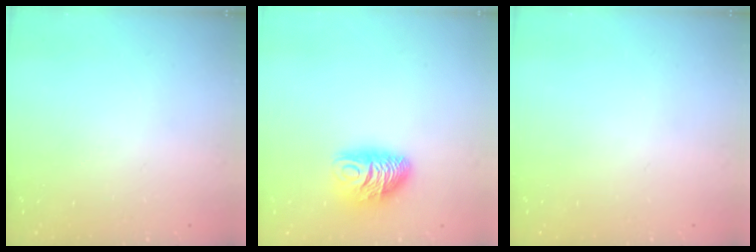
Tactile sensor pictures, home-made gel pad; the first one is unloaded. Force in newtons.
{"total": 9.0, "press": 9.0, "slide": 0.6}
{"total": 0.0}